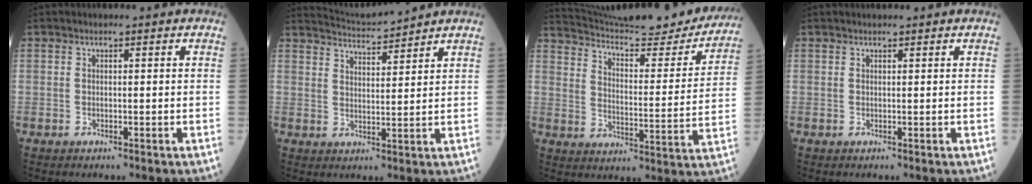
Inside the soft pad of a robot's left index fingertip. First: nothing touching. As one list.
[{"total": 6.4, "force": [6.3, -1.1, 0.2], "torque": [-0.017, 0.009, 0.110]}, {"total": 26.6, "force": [24.9, 2.9, 9.0], "torque": [-0.140, -0.065, 0.327]}, {"total": 1.3, "force": [1.2, 0.0, 0.5], "torque": [-0.003, 0.014, 0.019]}]